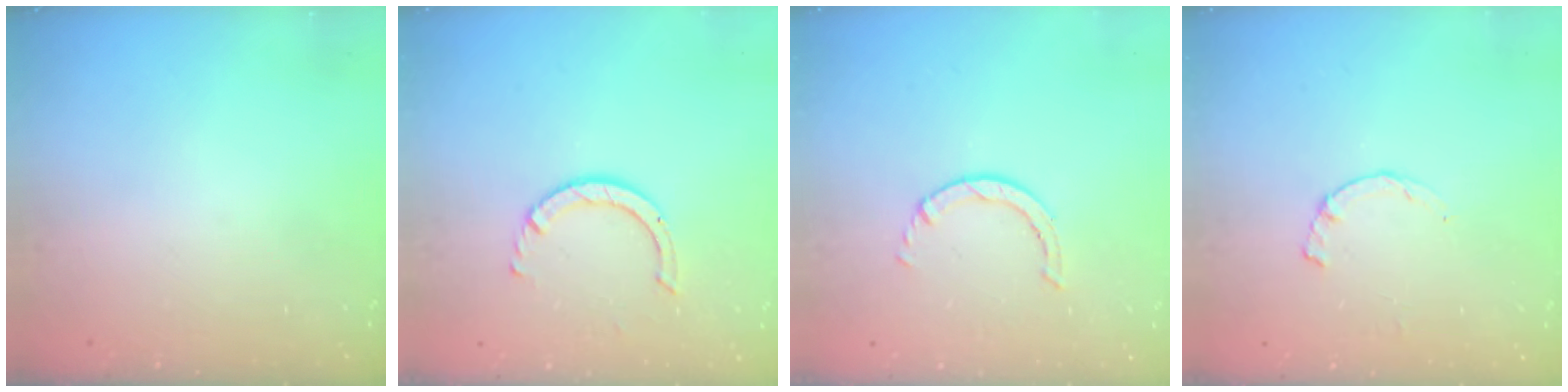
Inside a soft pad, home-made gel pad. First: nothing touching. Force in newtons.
{"total": 3.9, "press": 3.9, "slide": 0.3}
{"total": 0.8, "press": 0.7, "slide": 0.2}
{"total": 1.2, "press": 1.1, "slide": 0.3}